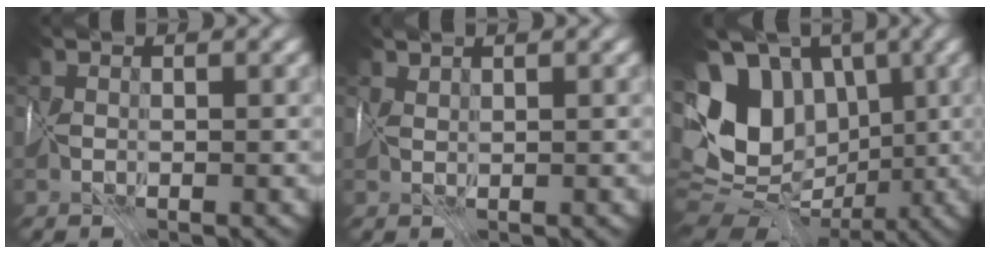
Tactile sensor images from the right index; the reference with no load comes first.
{"total": 1.6, "force": [1.4, -0.6, -0.5], "torque": [-0.001, 0.012, 0.031]}
{"total": 11.5, "force": [1.1, 9.2, 6.8], "torque": [-0.132, 0.017, 0.019]}